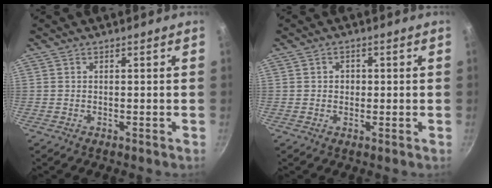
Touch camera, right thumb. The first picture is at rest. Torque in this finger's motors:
{"motor_torque": [-0.34, 0.16, 0.17, -0.05, 0.06]}